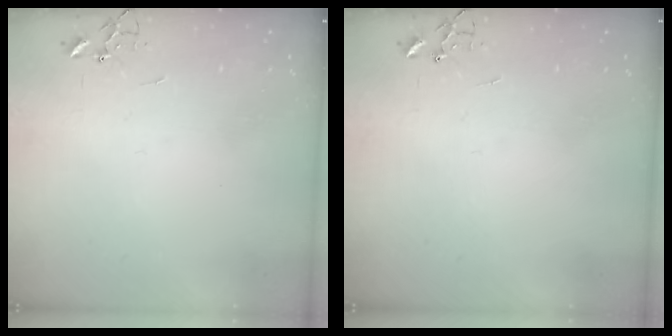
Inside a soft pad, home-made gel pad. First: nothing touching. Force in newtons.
{"total": 0.0}